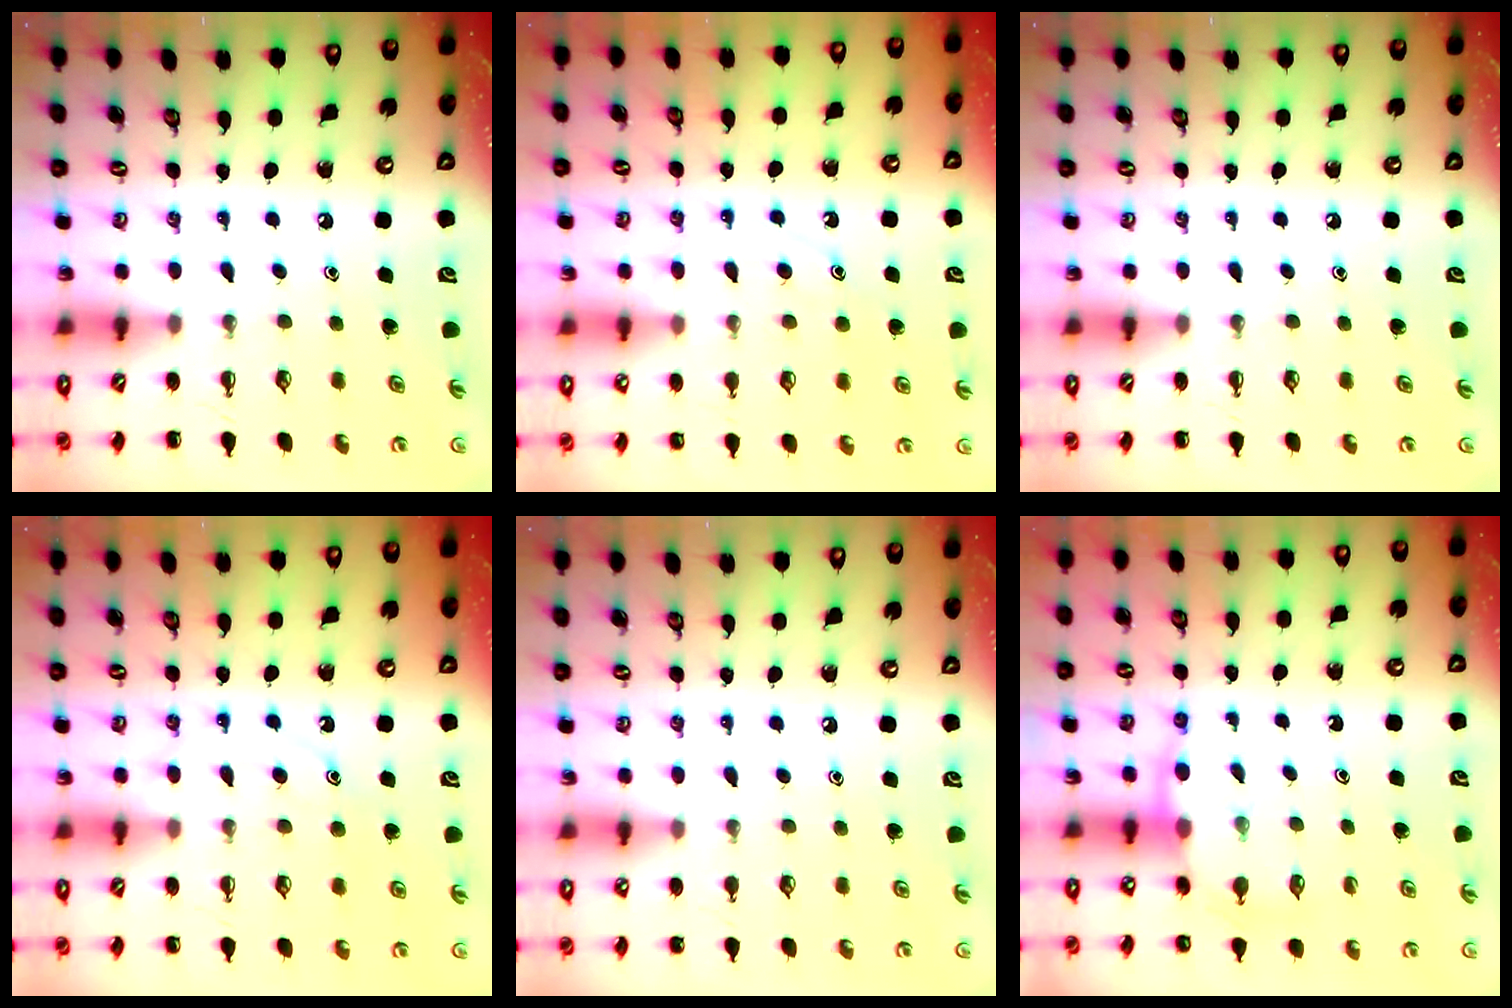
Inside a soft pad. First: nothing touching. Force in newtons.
{"total": 11.3, "press": 11.3, "slide": 1.0}
{"total": 0.0}
{"total": 10.3, "press": 10.3, "slide": 0.7}
{"total": 4.9, "press": 4.7, "slide": 1.5}
{"total": 8.3, "press": 8.2, "slide": 1.6}